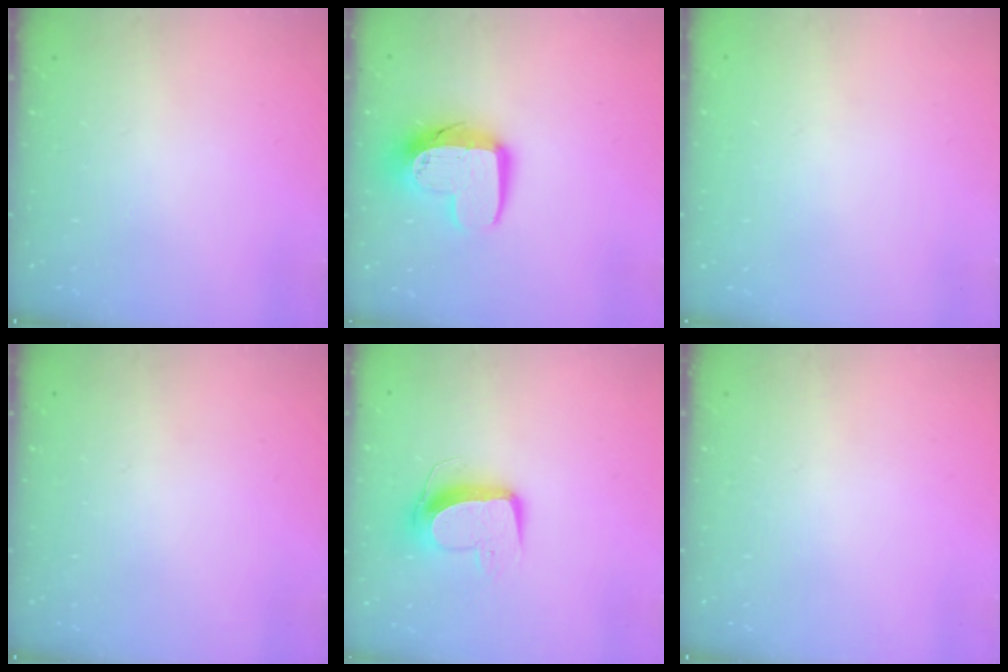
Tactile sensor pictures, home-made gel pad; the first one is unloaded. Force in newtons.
{"total": 12.4, "press": 12.4, "slide": 1.0}
{"total": 0.0}
{"total": 0.0}
{"total": 12.1, "press": 12.1, "slide": 1.0}
{"total": 0.0}